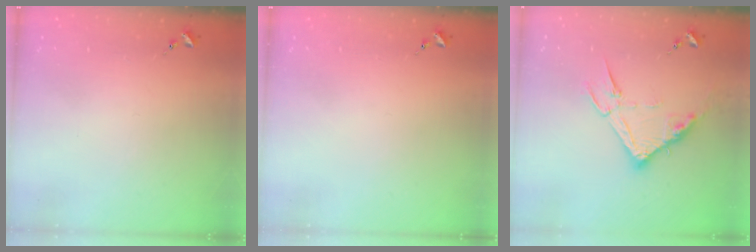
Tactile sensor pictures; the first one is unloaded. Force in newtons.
{"total": 0.0}
{"total": 13.3, "press": 13.3, "slide": 1.0}